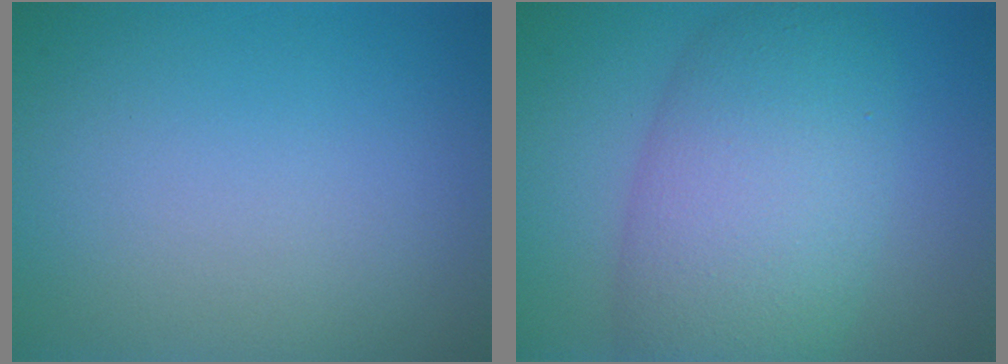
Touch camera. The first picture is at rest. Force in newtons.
{"total": 9.2, "press": 9.2, "slide": 0.4}